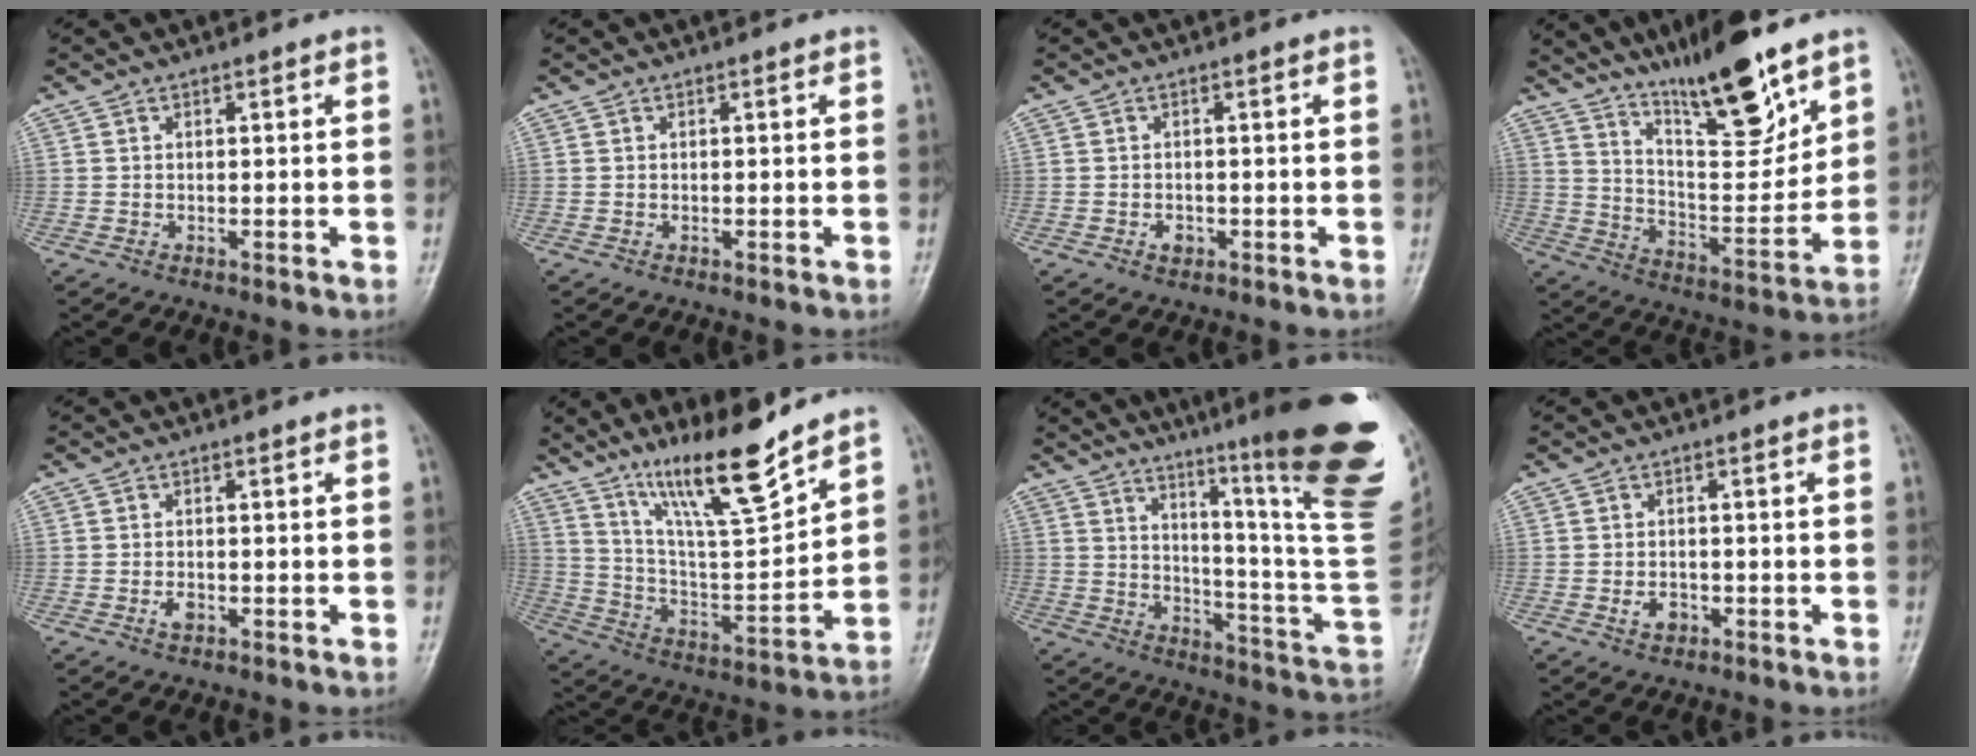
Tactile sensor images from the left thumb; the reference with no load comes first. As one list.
[{"total": 0.0}, {"total": 1.6, "force": [-0.6, 1.2, 0.8], "torque": [-0.010, 0.003, -0.007]}, {"total": 16.8, "force": [12.0, 4.0, 11.1], "torque": [-0.150, -0.082, 0.212]}, {"total": 1.6, "force": [-0.5, 1.0, 1.1], "torque": [-0.020, 0.000, -0.010]}, {"total": 16.0, "force": [12.0, 2.1, 10.4], "torque": [-0.163, -0.077, 0.222]}, {"total": 30.7, "force": [17.6, 3.2, 25.0], "torque": [-0.265, -0.095, 0.248]}, {"total": 2.4, "force": [-0.8, 1.8, 1.4], "torque": [-0.021, 0.004, -0.012]}]